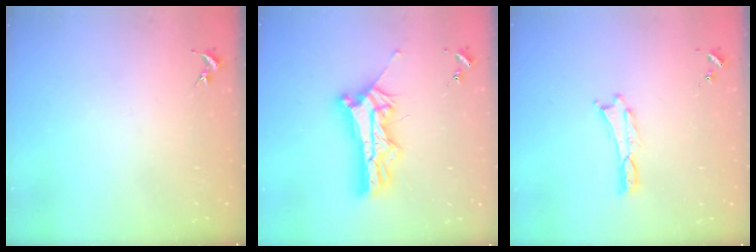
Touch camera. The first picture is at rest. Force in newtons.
{"total": 9.1, "press": 9.1, "slide": 0.8}
{"total": 0.0}